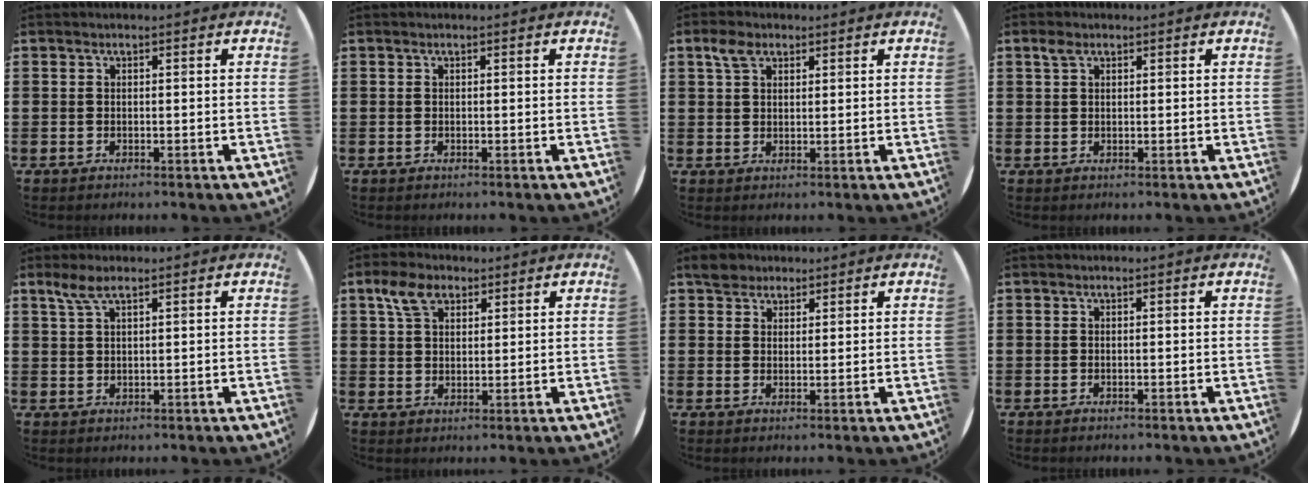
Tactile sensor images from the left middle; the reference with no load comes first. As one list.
[{"total": 0.0}, {"total": 3.0, "force": [2.0, 1.8, 1.4], "torque": [-0.023, 0.005, 0.035]}, {"total": 1.5, "force": [0.9, 0.9, 0.7], "torque": [-0.008, 0.003, 0.015]}, {"total": 2.8, "force": [1.9, 0.7, 1.9], "torque": [-0.041, 0.005, 0.034]}, {"total": 5.1, "force": [3.2, 3.0, 2.6], "torque": [-0.053, 0.009, 0.057]}, {"total": 3.2, "force": [2.7, 1.7, 0.1], "torque": [0.005, 0.002, 0.050]}, {"total": 0.0}]